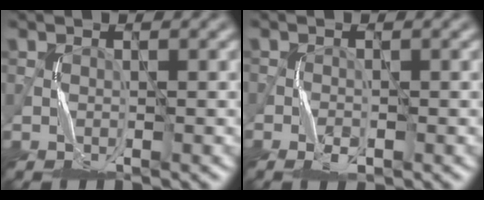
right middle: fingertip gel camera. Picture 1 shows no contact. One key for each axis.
{"total": 1.5, "fx": -1.0, "fy": 0.7, "fz": 0.7, "tx": -0.018, "ty": -0.005, "tz": -0.019}